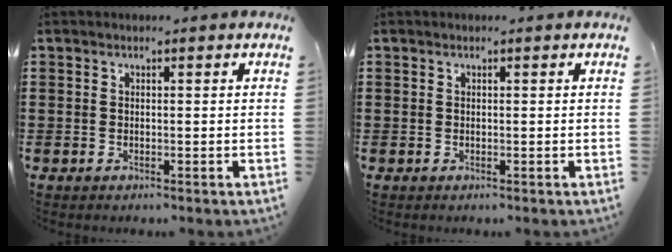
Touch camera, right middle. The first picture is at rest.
{"total": 0.0}